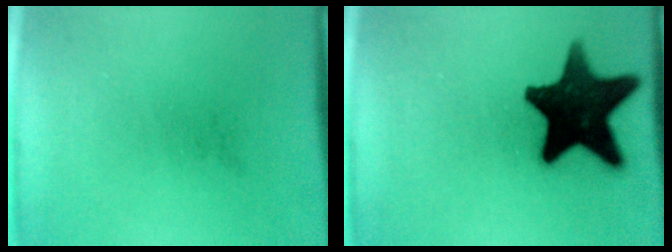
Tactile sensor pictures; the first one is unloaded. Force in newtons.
{"total": 17.9}